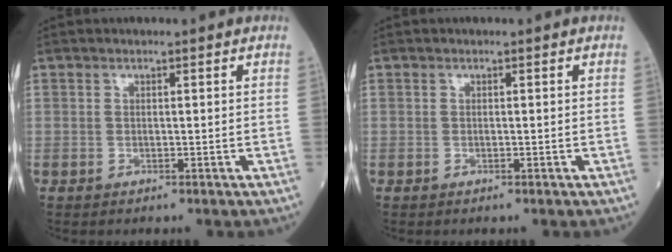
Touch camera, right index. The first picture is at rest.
{"total": 0.0}